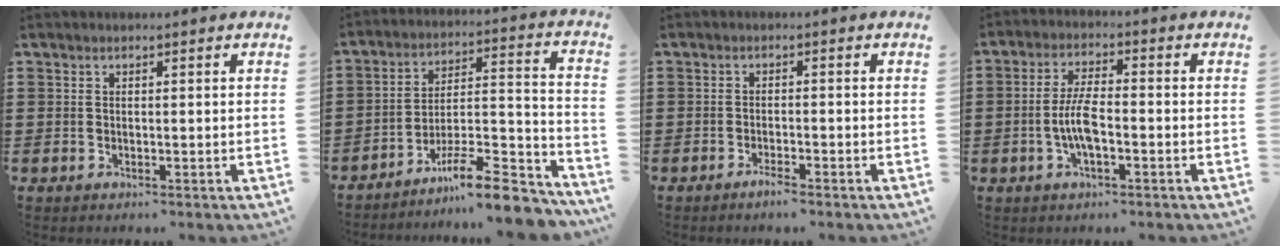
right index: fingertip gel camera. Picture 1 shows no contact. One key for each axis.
{"total": 11.3, "fx": -9.3, "fy": 1.5, "fz": 6.3, "tx": -0.091, "ty": 0.024, "tz": -0.175}
{"total": 1.7, "fx": -1.5, "fy": 0.0, "fz": 0.8, "tx": -0.017, "ty": -0.005, "tz": -0.027}
{"total": 5.8, "fx": -1.4, "fy": 1.8, "fz": 5.3, "tx": -0.120, "ty": -0.004, "tz": -0.033}